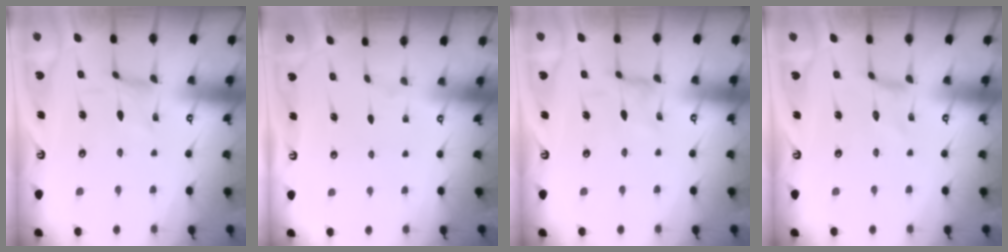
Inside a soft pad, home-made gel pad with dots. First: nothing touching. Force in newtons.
{"total": 0.0}
{"total": 1.2, "press": 1.2, "slide": 0.3}
{"total": 0.0}